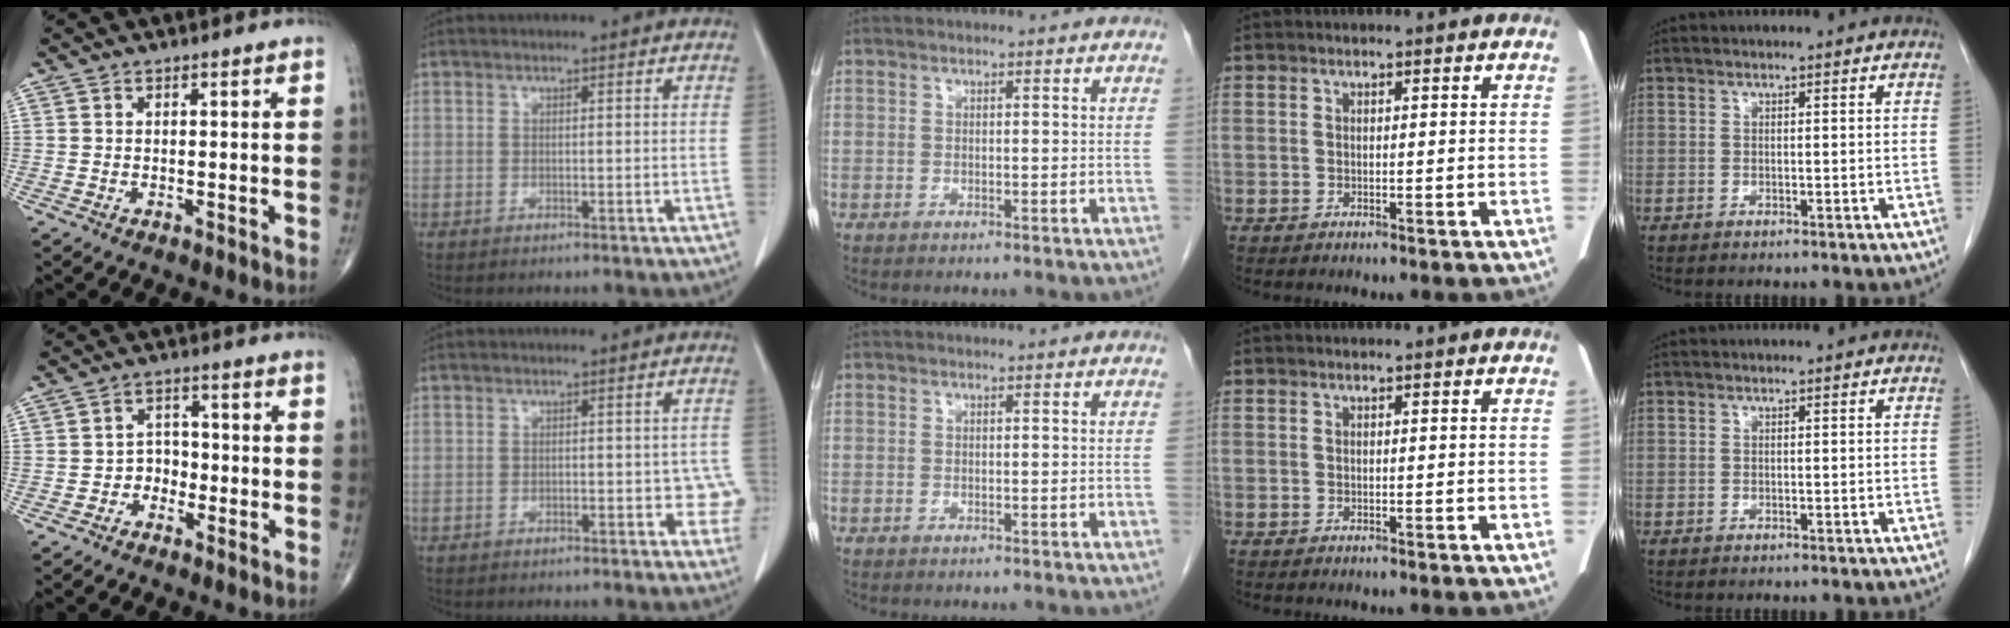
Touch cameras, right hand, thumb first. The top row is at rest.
{"thumb": {"total": 3.6, "force": [-1.7, 3.0, 1.2], "torque": [0.005, 0.021, -0.039]}, "index": {"total": 4.2, "force": [-1.2, 2.1, 3.4], "torque": [-0.018, 0.013, -0.013]}}